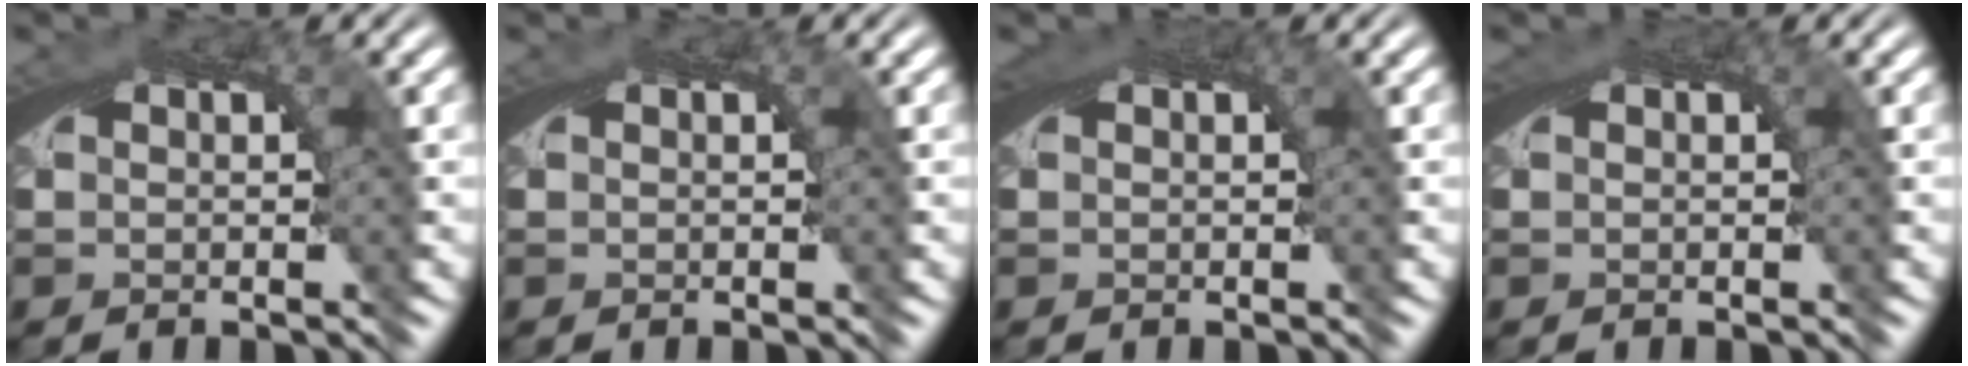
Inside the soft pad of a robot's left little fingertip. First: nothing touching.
{"total": 0.0}
{"total": 1.1, "force": [0.5, 0.0, 0.9], "torque": [-0.013, 0.005, 0.009]}
{"total": 0.7, "force": [0.3, 0.1, 0.6], "torque": [-0.009, 0.002, 0.005]}